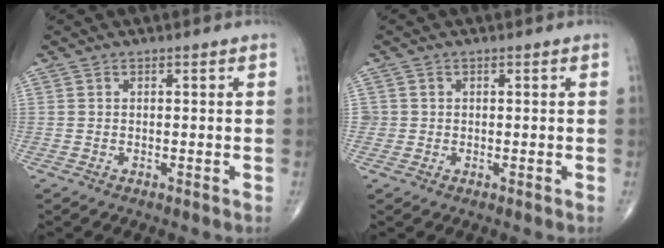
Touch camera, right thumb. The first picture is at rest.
{"total": 1.3, "force": [0.0, 1.3, 0.0], "torque": [0.010, 0.006, -0.003]}